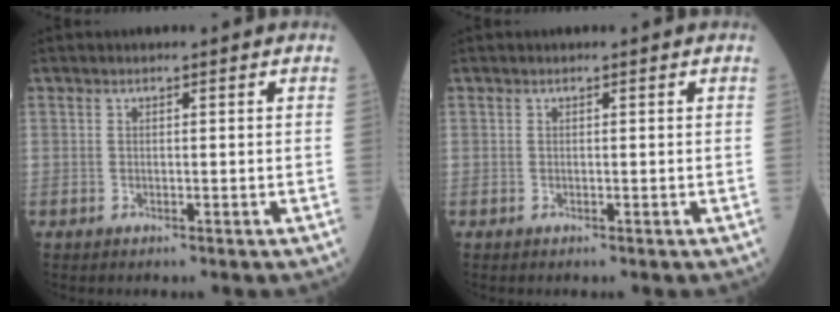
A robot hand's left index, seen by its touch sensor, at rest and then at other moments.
{"total": 0.0}